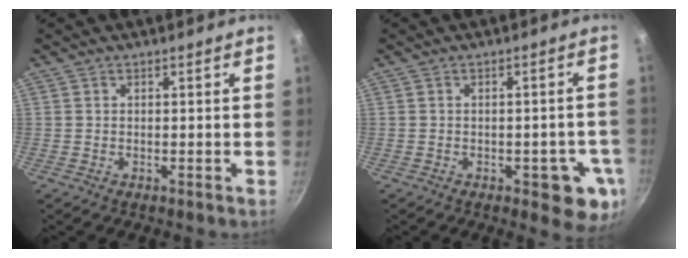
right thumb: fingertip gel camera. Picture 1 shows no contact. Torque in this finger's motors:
{"motor_torque": [0.23, 0.46, -0.13, 0.09, 0.19]}